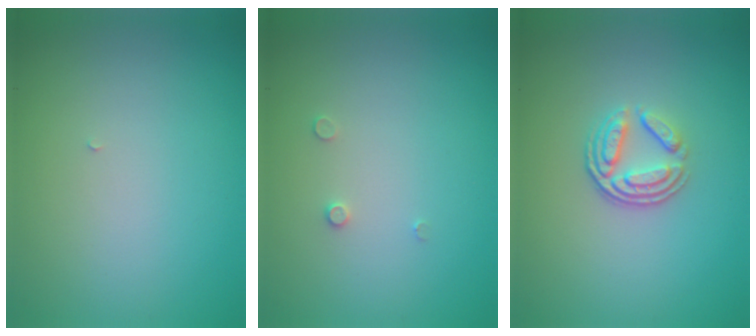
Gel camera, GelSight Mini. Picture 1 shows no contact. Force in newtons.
{"total": 0.6, "press": 0.6, "slide": 0.2}
{"total": 3.4, "press": 2.5, "slide": 2.3}